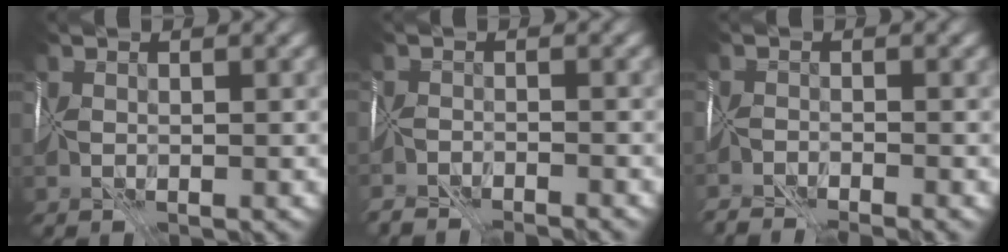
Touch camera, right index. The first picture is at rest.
{"total": 5.2, "force": [-5.1, 0.7, 0.6], "torque": [-0.003, -0.008, -0.076]}
{"total": 5.4, "force": [-5.1, 0.9, 1.5], "torque": [-0.025, -0.012, -0.078]}